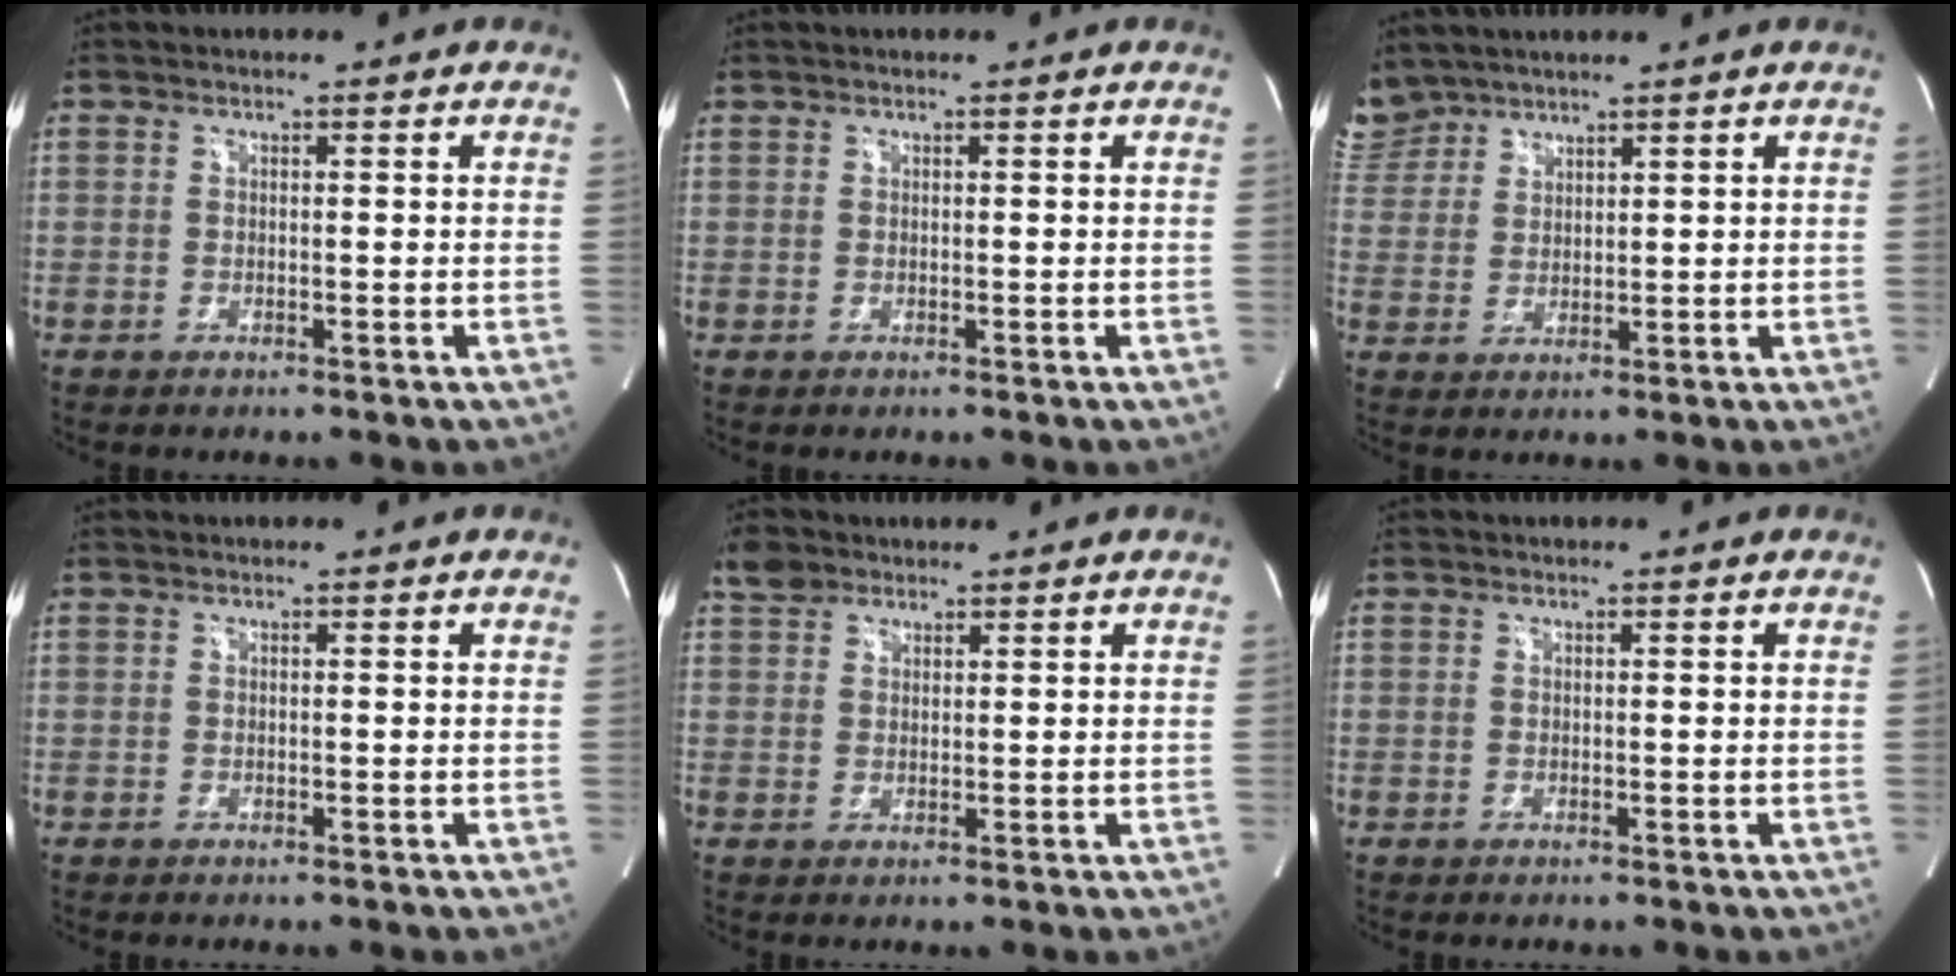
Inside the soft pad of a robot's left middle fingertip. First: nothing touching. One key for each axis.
{"total": 0.0}
{"total": 6.1, "fx": 5.5, "fy": 2.5, "fz": 0.1, "tx": -0.009, "ty": 0.013, "tz": 0.122}
{"total": 0.0}
{"total": 3.3, "fx": 2.5, "fy": 2.1, "fz": 0.8, "tx": -0.022, "ty": 0.016, "tz": 0.049}
{"total": 0.0}